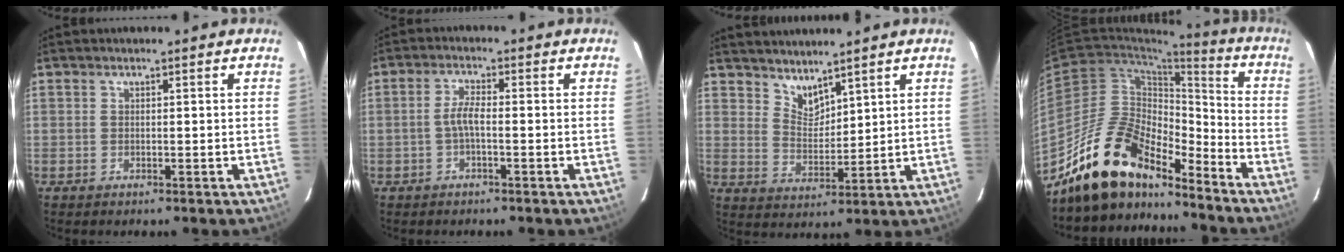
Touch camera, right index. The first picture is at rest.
{"total": 2.8, "force": [-1.0, 0.3, 2.6], "torque": [-0.058, 0.006, -0.020]}
{"total": 5.2, "force": [4.6, 1.7, 1.7], "torque": [-0.023, -0.006, 0.089]}
{"total": 17.7, "force": [-15.0, 6.1, 7.1], "torque": [-0.135, 0.018, -0.265]}